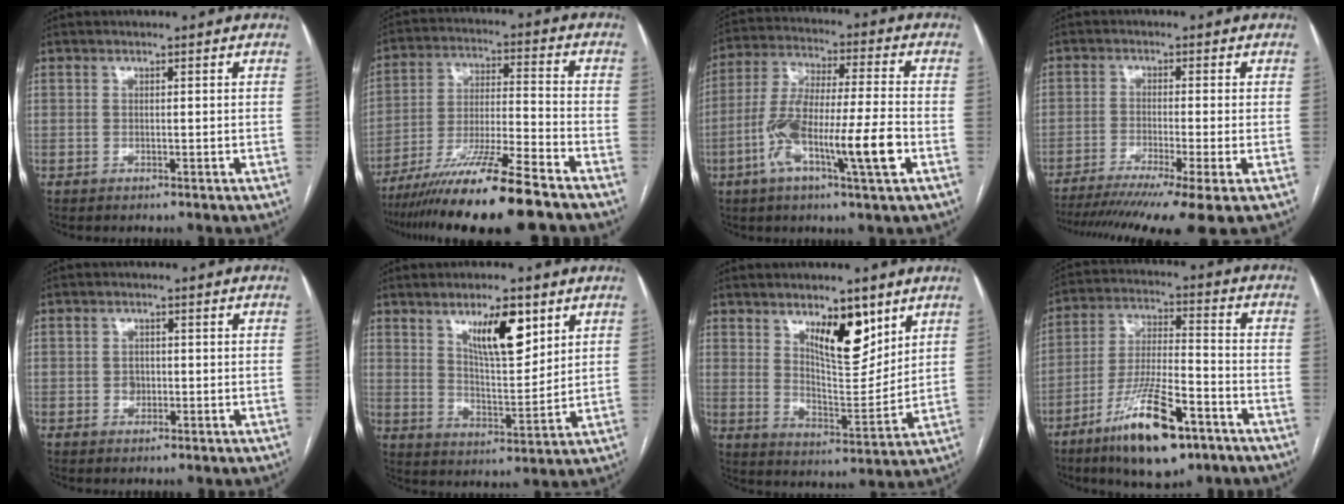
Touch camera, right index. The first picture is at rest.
{"total": 15.8, "force": [-12.1, -0.5, 10.1], "torque": [-0.190, -0.030, -0.211]}
{"total": 14.8, "force": [-4.9, 1.3, 13.9], "torque": [-0.265, -0.001, -0.090]}
{"total": 15.1, "force": [-11.3, -0.6, 10.0], "torque": [-0.141, -0.037, -0.179]}
{"total": 1.7, "force": [-0.2, 1.5, 0.9], "torque": [-0.012, 0.004, -0.001]}
{"total": 10.0, "force": [5.4, 2.7, 8.0], "torque": [-0.136, -0.004, 0.096]}
{"total": 10.6, "force": [6.0, 3.6, 7.9], "torque": [-0.131, -0.007, 0.108]}
{"total": 15.2, "force": [-8.9, 3.6, 11.7], "torque": [-0.218, -0.015, -0.150]}